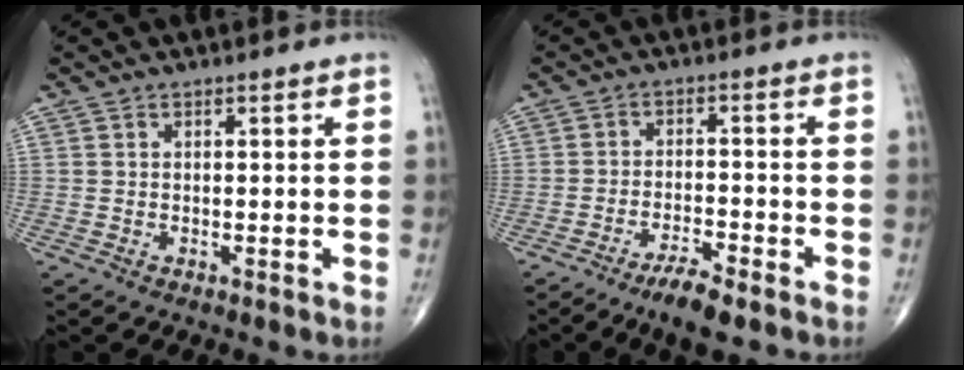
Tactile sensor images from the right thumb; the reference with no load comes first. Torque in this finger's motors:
{"motor_torque": [0.12, 0.50, 0.36, 0.18, 0.13]}